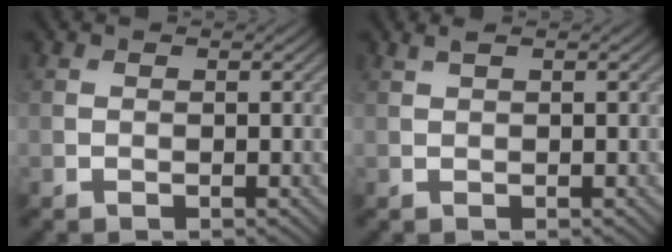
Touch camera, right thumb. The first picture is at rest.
{"total": 0.7, "force": [0.5, 0.0, 0.5], "torque": [-0.014, 0.009, 0.011]}